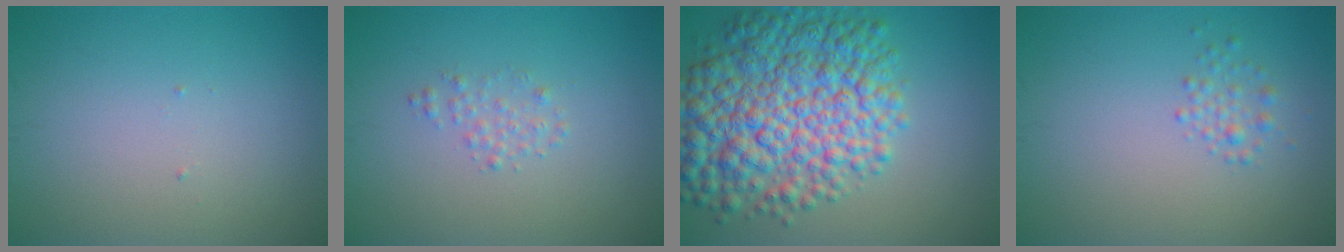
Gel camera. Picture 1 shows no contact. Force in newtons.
{"total": 1.1, "press": 1.1, "slide": 0.1}
{"total": 11.2, "press": 11.2, "slide": 0.3}
{"total": 1.4, "press": 1.4, "slide": 0.1}